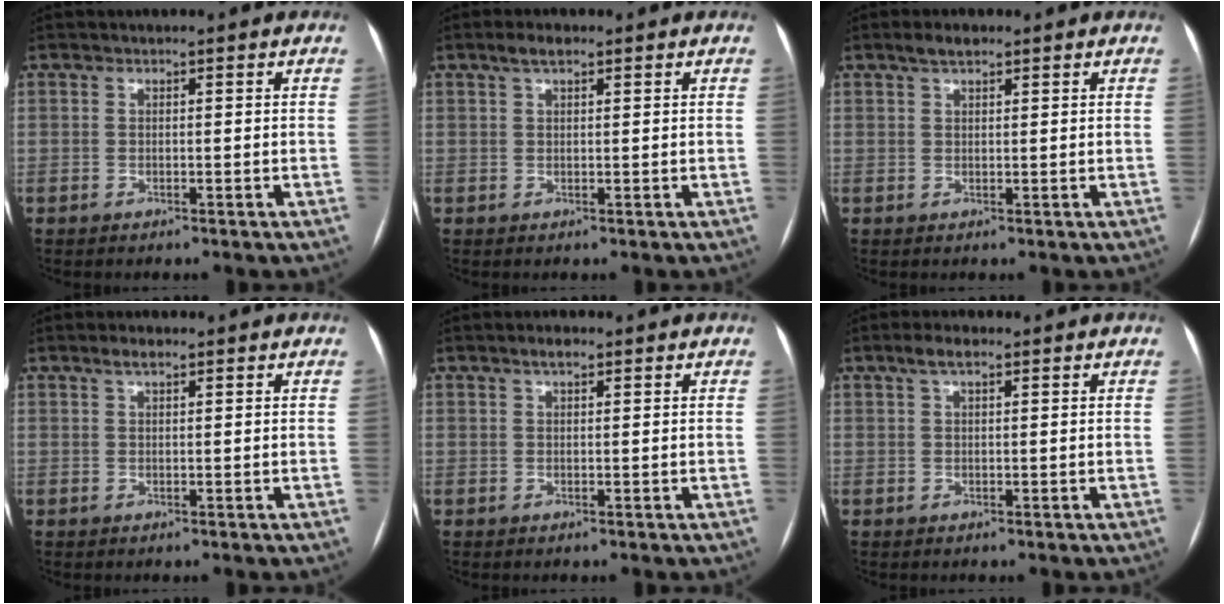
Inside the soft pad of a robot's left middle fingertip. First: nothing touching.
{"total": 2.4, "force": [1.6, 0.8, 1.6], "torque": [-0.034, 0.013, 0.030]}
{"total": 2.4, "force": [1.8, 0.8, 1.4], "torque": [-0.028, 0.011, 0.032]}
{"total": 1.7, "force": [1.2, 0.5, 1.2], "torque": [-0.024, 0.009, 0.022]}
{"total": 1.7, "force": [1.1, 0.6, 1.1], "torque": [-0.021, 0.009, 0.017]}
{"total": 2.6, "force": [1.5, 0.8, 1.9], "torque": [-0.040, 0.016, 0.029]}